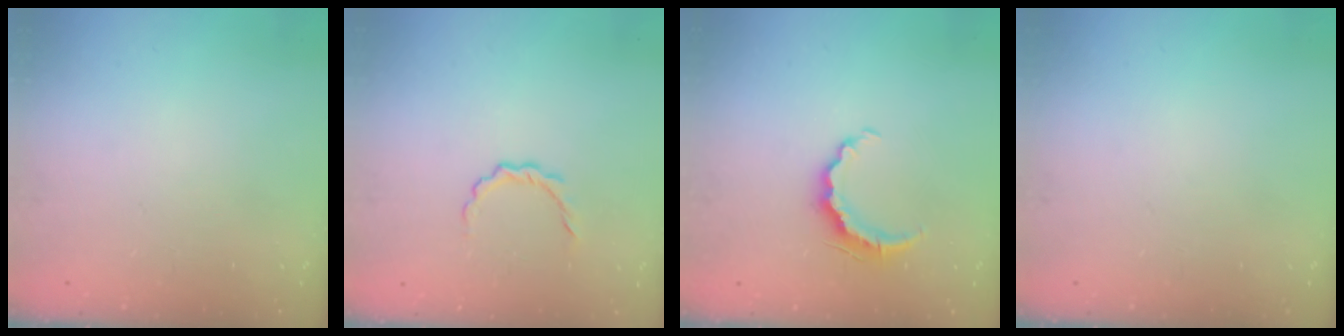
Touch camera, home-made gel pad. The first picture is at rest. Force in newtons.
{"total": 3.8, "press": 3.6, "slide": 1.2}
{"total": 6.7, "press": 6.7, "slide": 0.6}
{"total": 0.0}